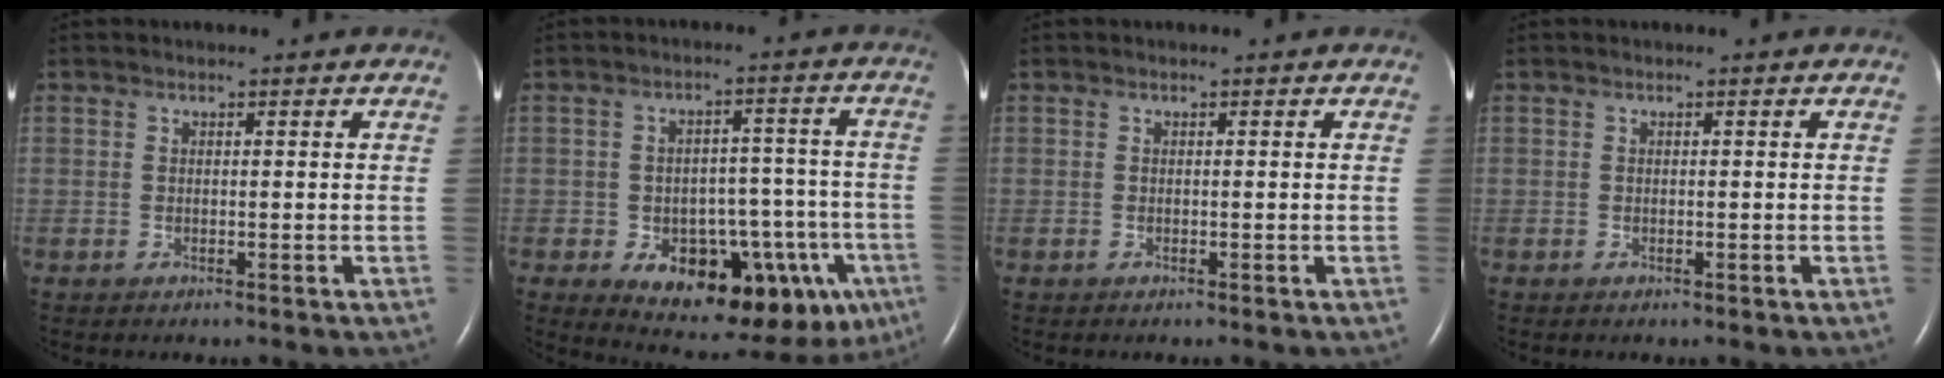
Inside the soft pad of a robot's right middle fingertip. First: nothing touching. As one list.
[{"total": 18.1, "force": [-8.1, 8.8, 13.6], "torque": [-0.142, 0.028, -0.094]}, {"total": 0.0}, {"total": 0.0}]